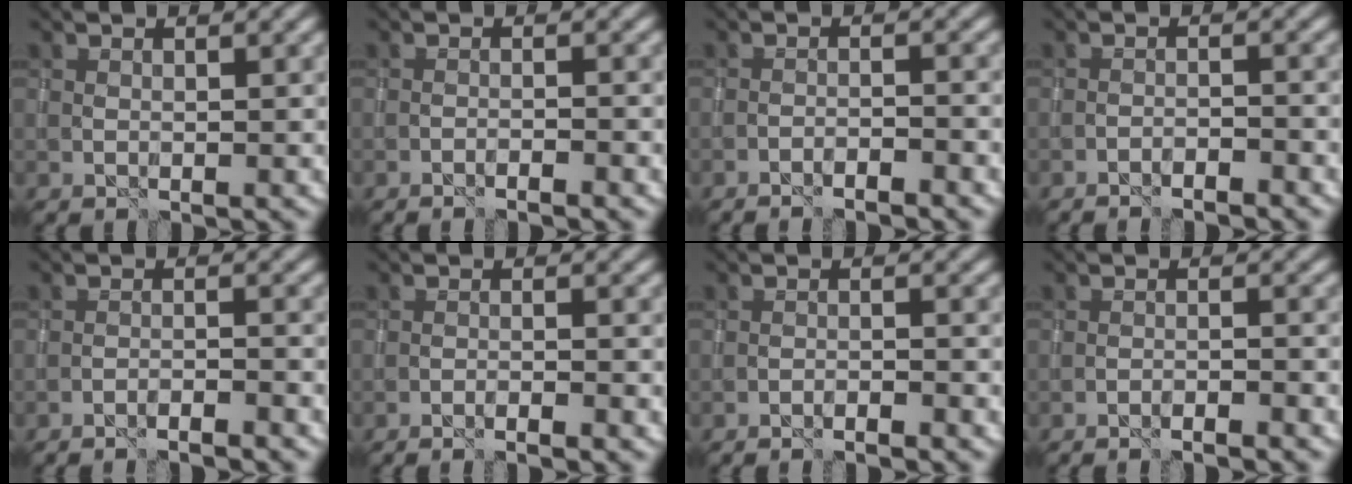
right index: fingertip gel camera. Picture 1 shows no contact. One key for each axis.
{"total": 1.4, "fx": -1.1, "fy": 0.1, "fz": 0.8, "tx": -0.018, "ty": 0.006, "tz": -0.023}
{"total": 2.5, "fx": -2.2, "fy": 0.3, "fz": 1.1, "tx": -0.018, "ty": 0.008, "tz": -0.037}
{"total": 2.3, "fx": -2.1, "fy": 0.2, "fz": 0.8, "tx": -0.015, "ty": 0.008, "tz": -0.033}
{"total": 3.0, "fx": -2.7, "fy": 0.3, "fz": 1.2, "tx": -0.014, "ty": 0.009, "tz": -0.043}
{"total": 2.2, "fx": -1.8, "fy": 0.2, "fz": 1.3, "tx": -0.025, "ty": 0.007, "tz": -0.034}
{"total": 1.9, "fx": -1.7, "fy": 0.1, "fz": 0.8, "tx": -0.017, "ty": 0.007, "tz": -0.029}
{"total": 2.7, "fx": -2.4, "fy": 0.3, "fz": 1.1, "tx": -0.013, "ty": 0.009, "tz": -0.039}